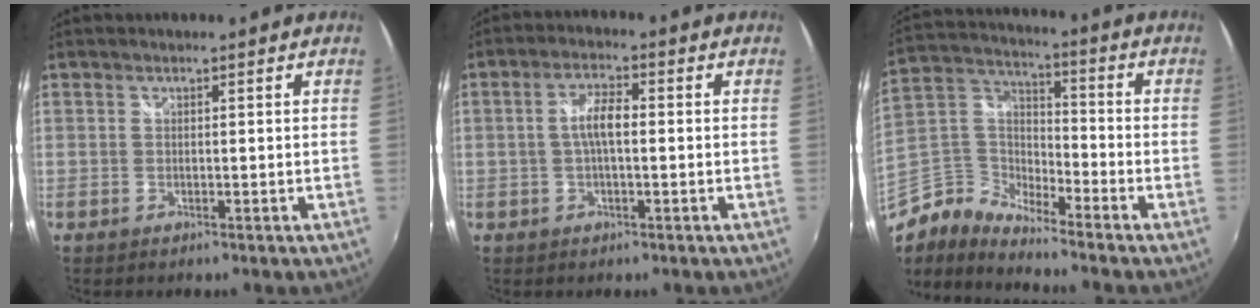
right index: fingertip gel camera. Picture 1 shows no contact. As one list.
[{"total": 4.6, "force": [-0.2, 1.4, 4.3], "torque": [-0.083, 0.009, -0.004]}, {"total": 6.5, "force": [-5.2, 3.5, 1.8], "torque": [-0.058, 0.030, -0.131]}]